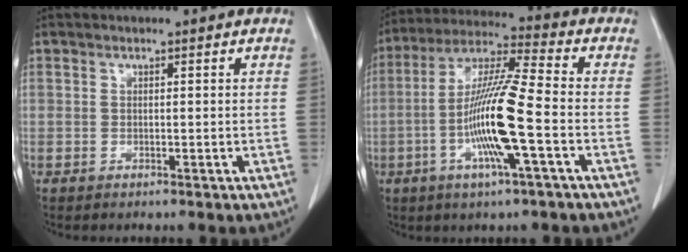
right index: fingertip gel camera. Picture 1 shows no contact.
{"total": 13.6, "force": [-3.4, 0.2, 13.2], "torque": [-0.256, -0.001, -0.069]}